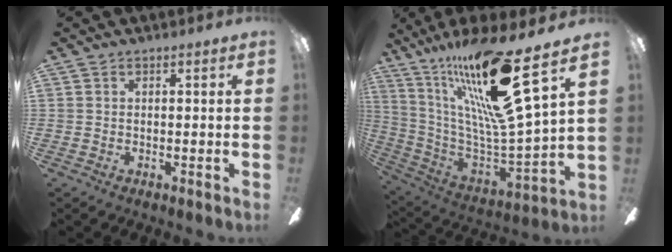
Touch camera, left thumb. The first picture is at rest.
{"total": 26.3, "force": [16.4, 4.2, 20.2], "torque": [-0.371, -0.101, 0.258]}